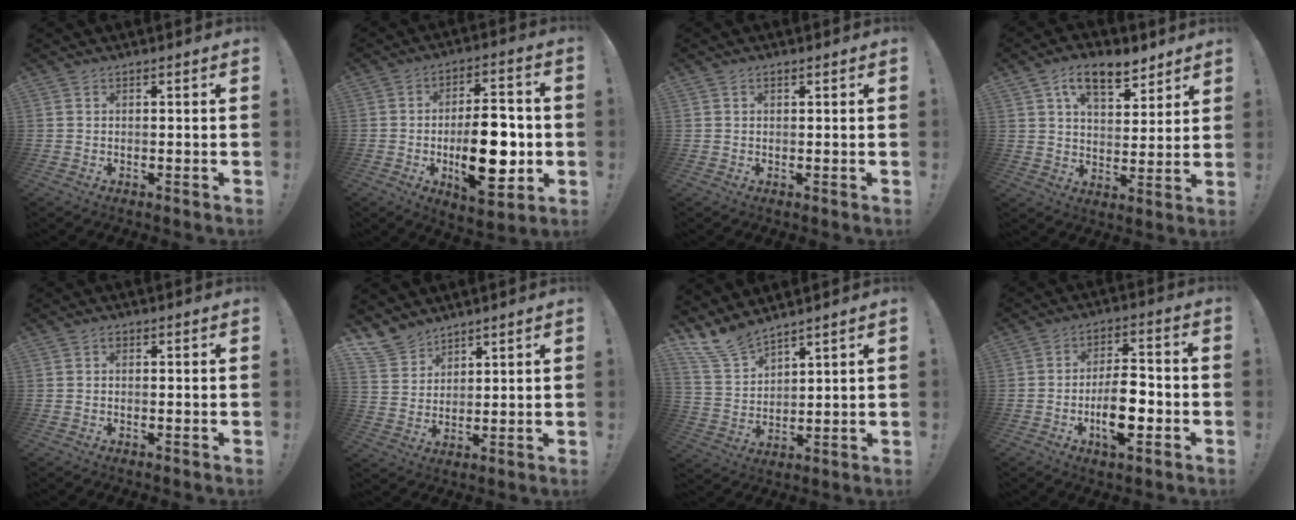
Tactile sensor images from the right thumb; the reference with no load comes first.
{"total": 18.8, "force": [-3.0, 9.1, 16.1], "torque": [-0.259, 0.008, -0.042]}
{"total": 0.8, "force": [0.4, 0.6, 0.3], "torque": [-0.002, 0.001, 0.007]}
{"total": 12.1, "force": [7.3, 6.5, 7.2], "torque": [-0.105, -0.030, 0.134]}
{"total": 0.6, "force": [0.1, 0.5, 0.2], "torque": [0.001, 0.000, -0.001]}
{"total": 8.2, "force": [6.7, 4.5, 1.3], "torque": [-0.035, -0.047, 0.136]}
{"total": 9.4, "force": [8.5, 3.0, 2.7], "torque": [-0.069, -0.055, 0.168]}
{"total": 11.9, "force": [-3.6, 5.2, 10.0], "torque": [-0.178, 0.012, -0.067]}